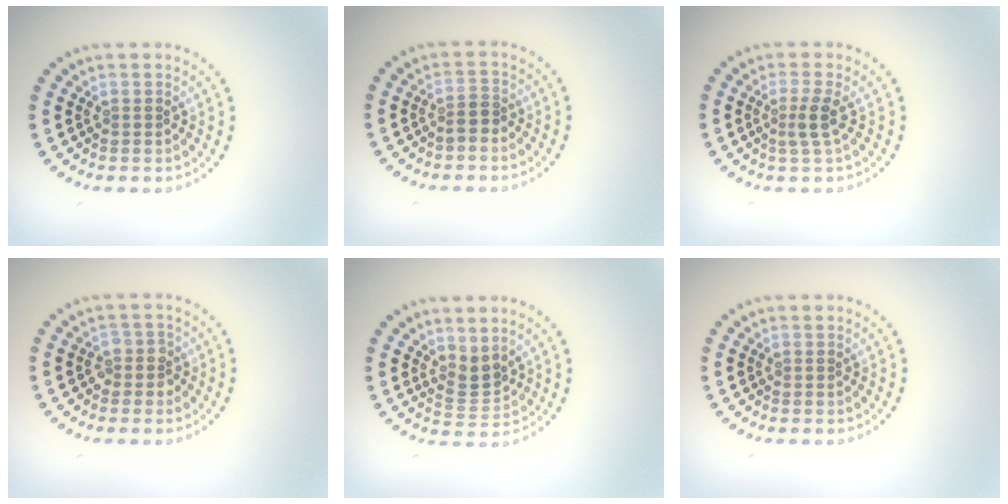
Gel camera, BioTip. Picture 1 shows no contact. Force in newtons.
{"total": 1.6, "press": 1.4, "slide": 0.7}
{"total": 1.9, "press": 1.4, "slide": 1.2}
{"total": 1.7, "press": 1.5, "slide": 0.8}
{"total": 2.2, "press": 1.6, "slide": 1.6}
{"total": 0.0}